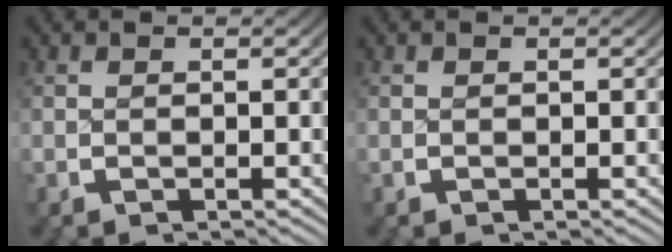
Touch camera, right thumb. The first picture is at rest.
{"total": 0.0}